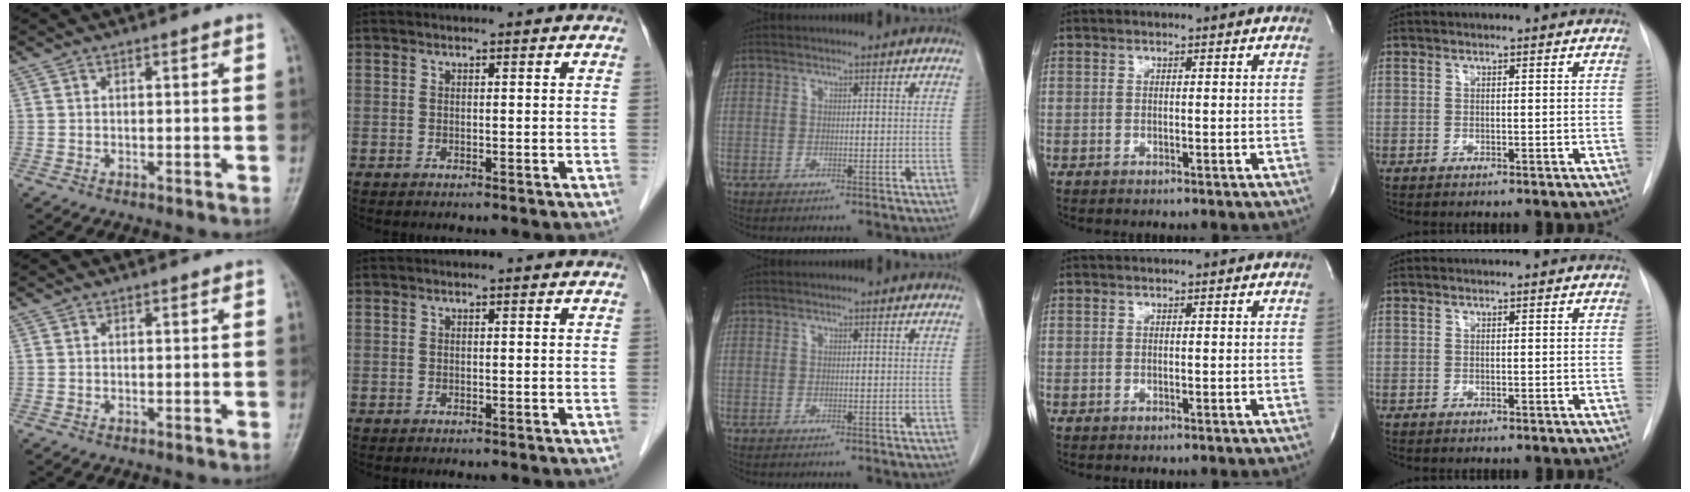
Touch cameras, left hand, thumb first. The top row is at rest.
{}